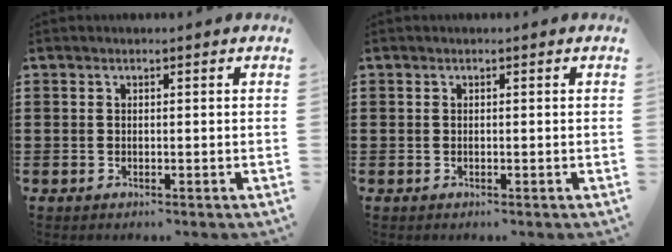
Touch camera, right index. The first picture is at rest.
{"total": 0.0}